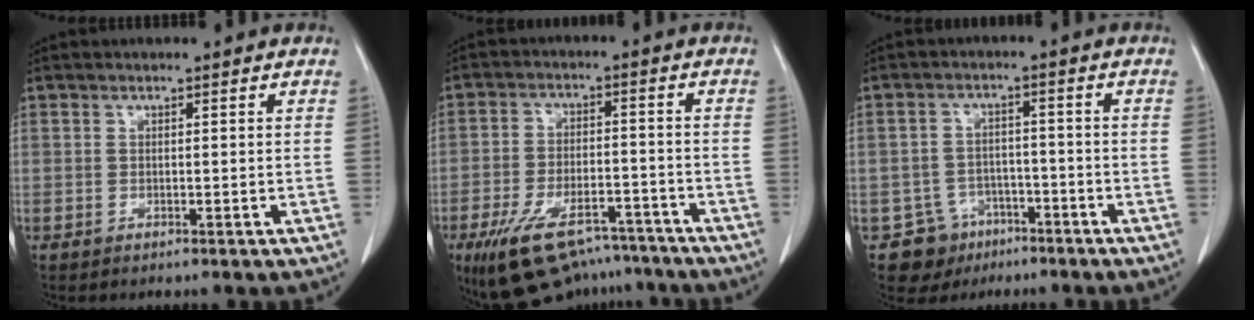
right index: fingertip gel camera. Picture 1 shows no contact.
{"total": 14.0, "force": [-10.3, 5.8, 7.4], "torque": [-0.130, 0.006, -0.167]}
{"total": 6.3, "force": [-3.7, 5.1, 0.1], "torque": [0.007, 0.011, -0.055]}